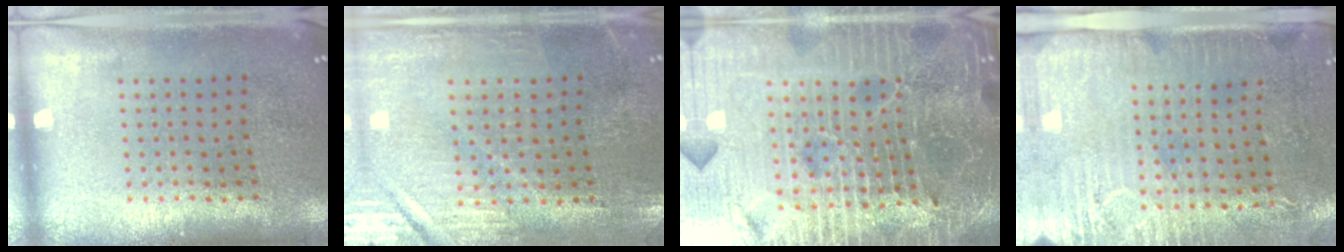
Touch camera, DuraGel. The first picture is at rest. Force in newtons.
{"total": 0.7, "press": 0.6, "slide": 0.2}
{"total": 7.0, "press": 6.2, "slide": 3.4}
{"total": 3.0, "press": 2.5, "slide": 1.7}